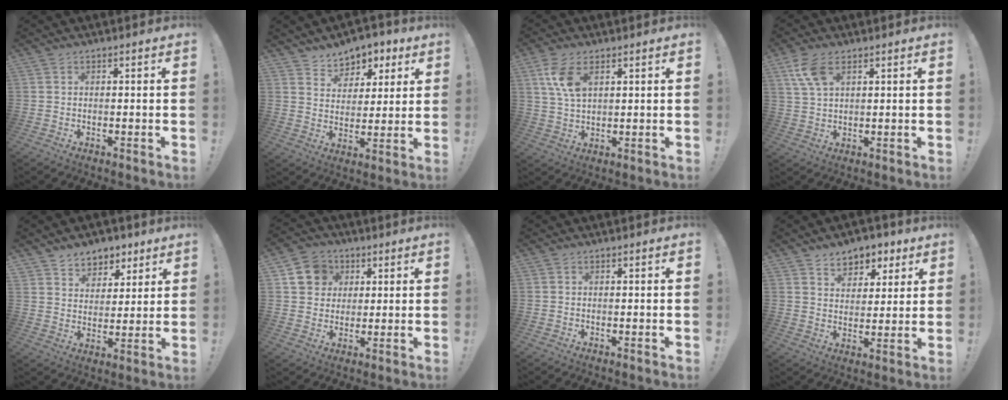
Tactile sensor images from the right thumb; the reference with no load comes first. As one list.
[{"total": 7.1, "force": [4.9, 5.2, 0.5], "torque": [0.001, -0.045, 0.095]}, {"total": 8.3, "force": [3.7, 4.4, 6.0], "torque": [-0.119, -0.012, 0.067]}, {"total": 7.5, "force": [3.8, 3.5, 5.4], "torque": [-0.106, -0.010, 0.073]}, {"total": 8.0, "force": [5.7, 5.5, 0.7], "torque": [-0.003, -0.050, 0.113]}, {"total": 10.3, "force": [3.6, 9.0, 3.4], "torque": [-0.042, -0.012, 0.075]}, {"total": 0.0}, {"total": 7.9, "force": [5.2, 5.5, 2.0], "torque": [-0.016, -0.039, 0.099]}]